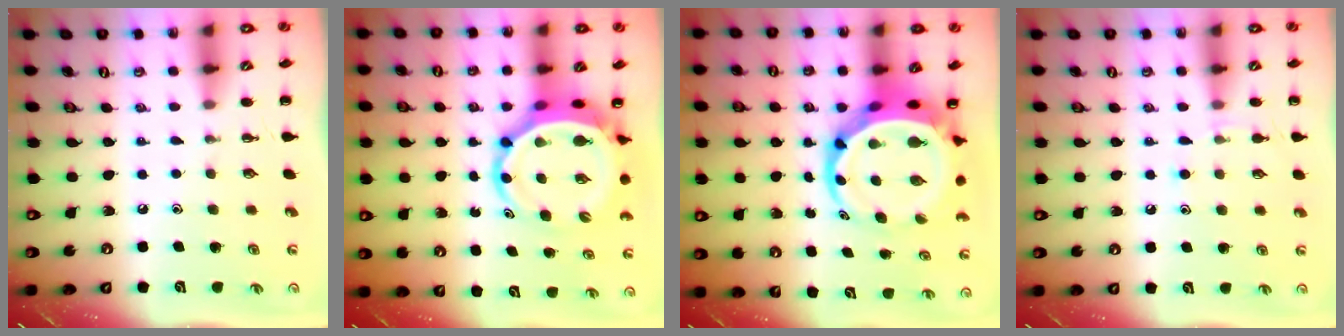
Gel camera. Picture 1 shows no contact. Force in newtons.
{"total": 7.7, "press": 7.3, "slide": 2.3}
{"total": 9.6, "press": 9.3, "slide": 2.7}
{"total": 6.9, "press": 6.6, "slide": 1.9}